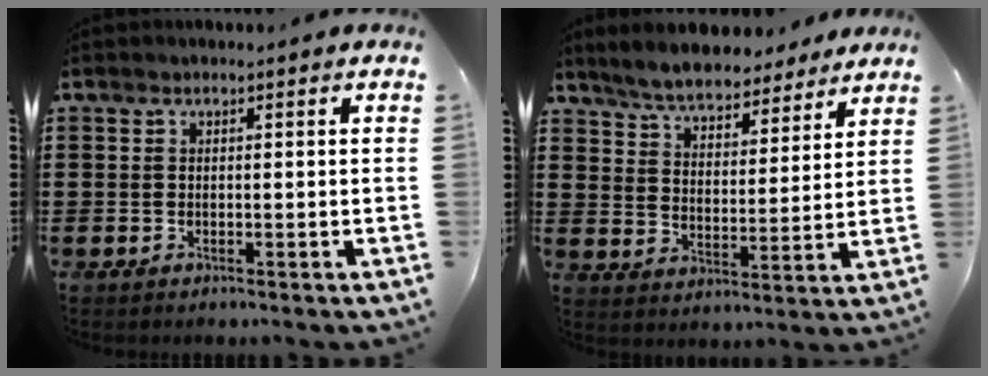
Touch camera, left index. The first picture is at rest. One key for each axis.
{"total": 6.0, "fx": 5.9, "fy": 0.6, "fz": 1.2, "tx": -0.052, "ty": -0.028, "tz": 0.104}